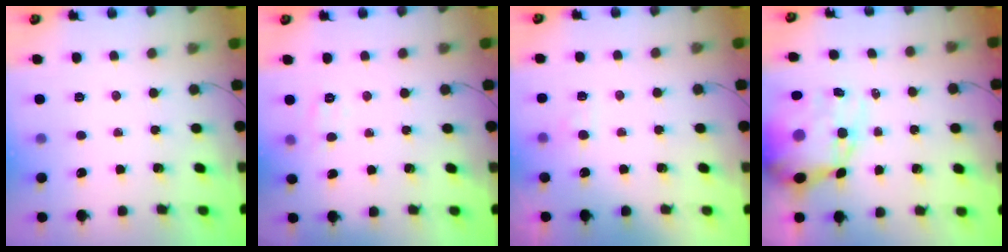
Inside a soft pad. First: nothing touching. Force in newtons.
{"total": 6.2, "press": 6.0, "slide": 1.4}
{"total": 3.1, "press": 2.7, "slide": 1.6}
{"total": 13.7, "press": 13.3, "slide": 3.4}